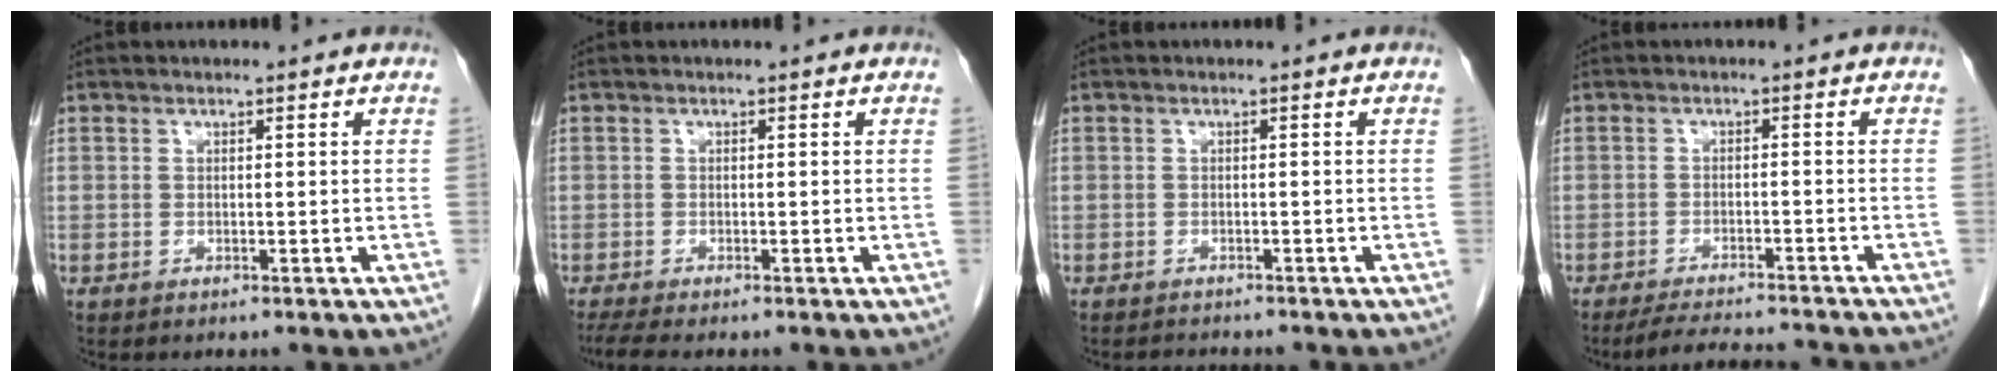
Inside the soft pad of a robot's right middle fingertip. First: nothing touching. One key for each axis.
{"total": 3.3, "fx": -2.7, "fy": 0.1, "fz": 1.8, "tx": -0.034, "ty": -0.009, "tz": -0.047}
{"total": 2.2, "fx": -2.1, "fy": 0.4, "fz": 0.5, "tx": -0.010, "ty": -0.006, "tz": -0.026}
{"total": 10.1, "fx": -9.4, "fy": 0.8, "fz": 3.4, "tx": -0.052, "ty": -0.009, "tz": -0.130}